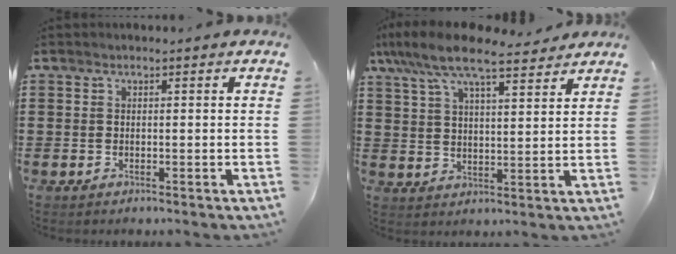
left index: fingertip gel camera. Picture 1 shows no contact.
{"total": 9.0, "force": [7.4, 1.9, 4.7], "torque": [-0.116, -0.021, 0.133]}